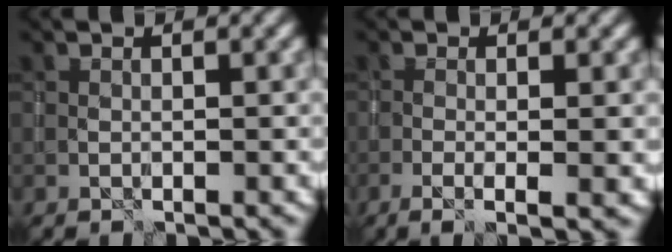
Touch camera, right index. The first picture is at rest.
{"total": 4.0, "force": [-0.8, 1.2, 3.7], "torque": [-0.054, -0.005, -0.015]}